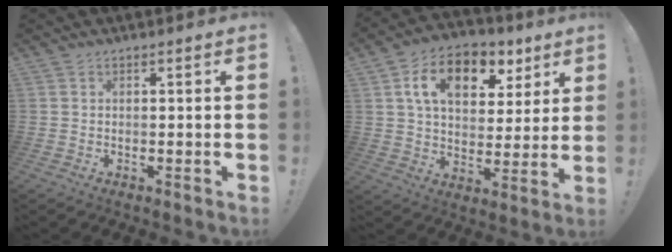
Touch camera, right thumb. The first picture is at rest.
{"total": 14.9, "force": [7.1, 9.4, 9.2], "torque": [-0.140, -0.027, 0.124]}